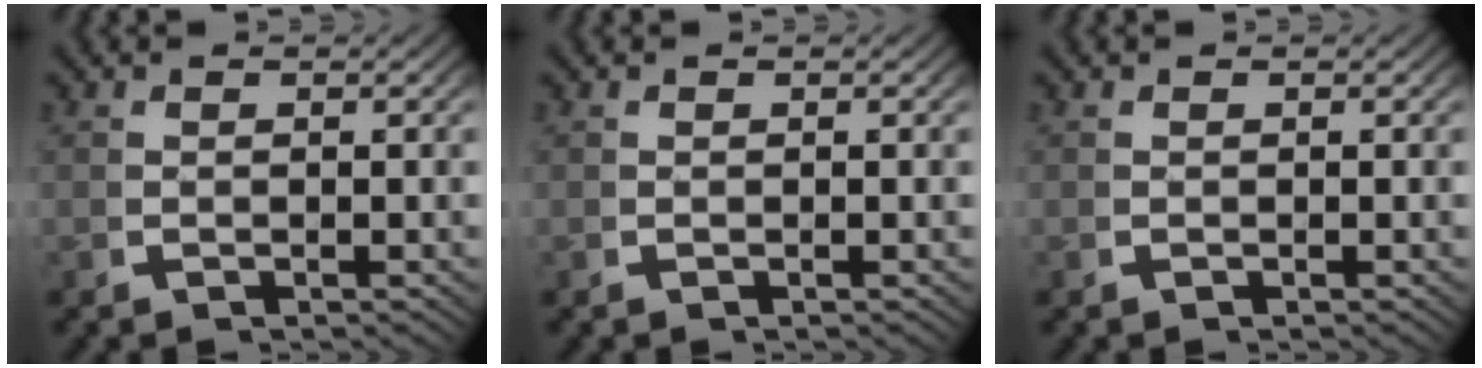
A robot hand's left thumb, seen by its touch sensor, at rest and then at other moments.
{"total": 0.0}
{"total": 0.0}